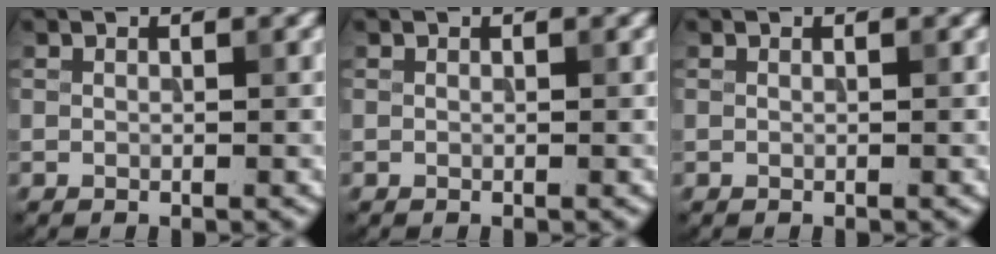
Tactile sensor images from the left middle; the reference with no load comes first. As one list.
[{"total": 0.0}, {"total": 0.0}]